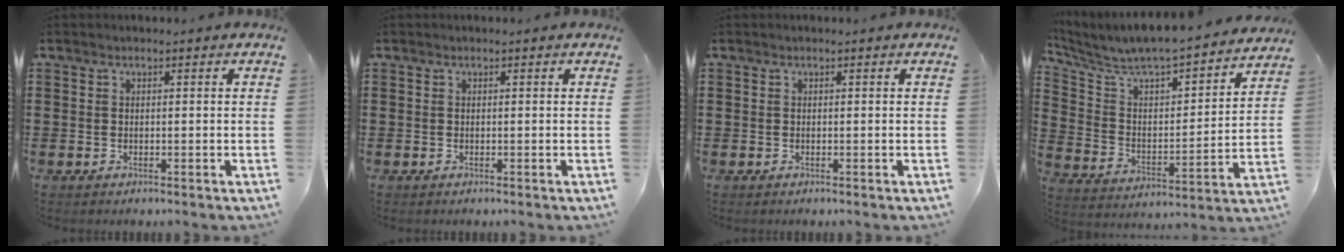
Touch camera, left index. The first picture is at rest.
{"total": 0.0}
{"total": 0.0}
{"total": 5.7, "force": [5.3, 0.8, 2.0], "torque": [-0.072, -0.057, 0.081]}